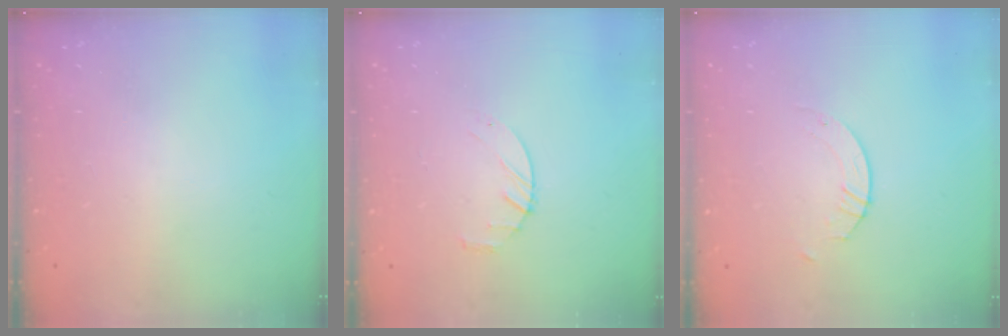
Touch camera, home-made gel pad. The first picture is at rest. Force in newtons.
{"total": 2.4, "press": 2.3, "slide": 0.3}
{"total": 2.6, "press": 2.6, "slide": 0.2}